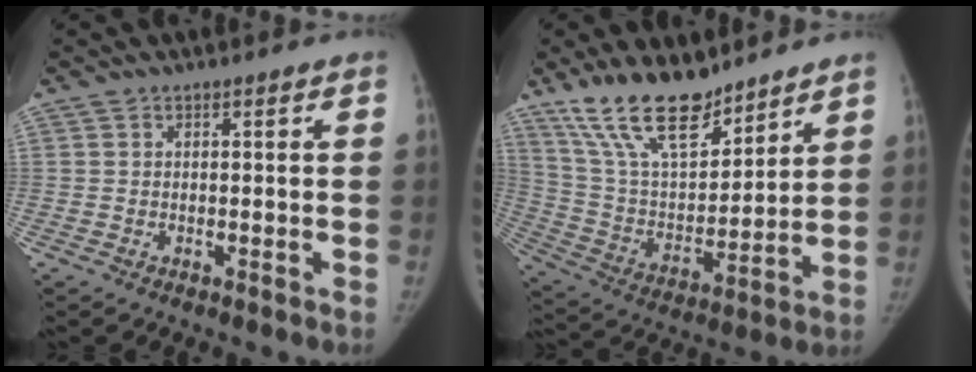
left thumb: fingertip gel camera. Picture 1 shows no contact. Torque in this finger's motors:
{"motor_torque": [0.76, -0.34, 1.54, -1.24, 0.42]}